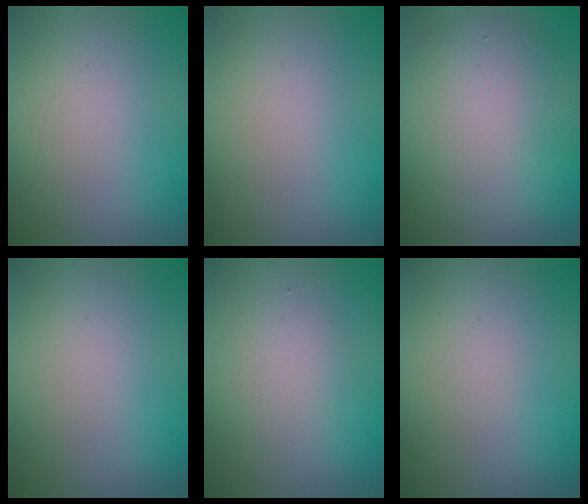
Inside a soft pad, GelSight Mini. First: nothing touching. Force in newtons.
{"total": 0.0}
{"total": 7.9, "press": 7.9, "slide": 0.4}
{"total": 0.0}
{"total": 2.2, "press": 2.2, "slide": 0.1}
{"total": 0.0}